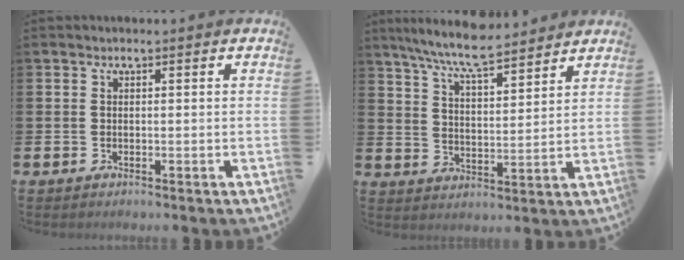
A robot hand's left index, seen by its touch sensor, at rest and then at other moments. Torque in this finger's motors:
{"motor_torque": [1.12, -1.02, 0.62, 0.21]}